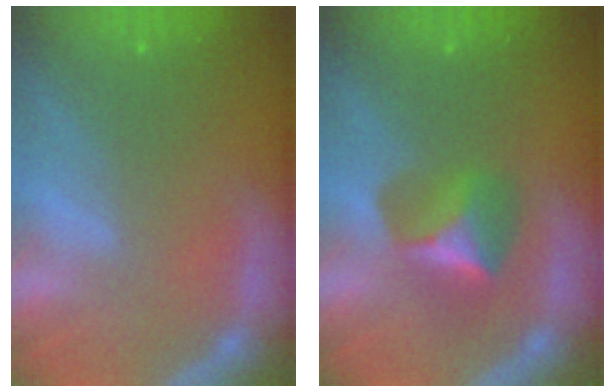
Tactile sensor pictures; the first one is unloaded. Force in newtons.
{"total": 3.9}